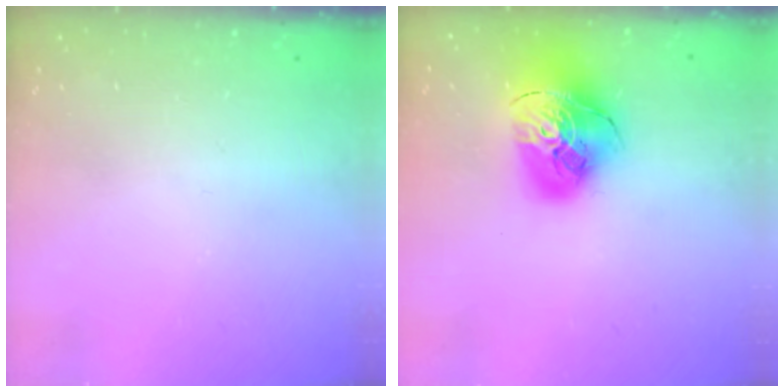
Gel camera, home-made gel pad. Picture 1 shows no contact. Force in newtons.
{"total": 19.9, "press": 19.8, "slide": 2.2}